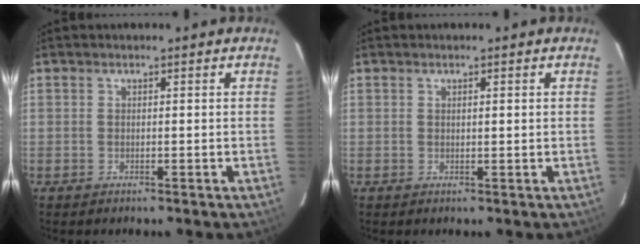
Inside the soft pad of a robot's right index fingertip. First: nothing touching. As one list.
[{"total": 0.8, "force": [0.3, 0.1, 0.8], "torque": [-0.016, 0.002, 0.005]}]